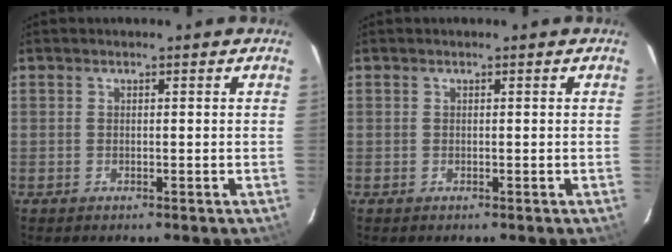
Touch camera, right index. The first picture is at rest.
{"total": 0.0}